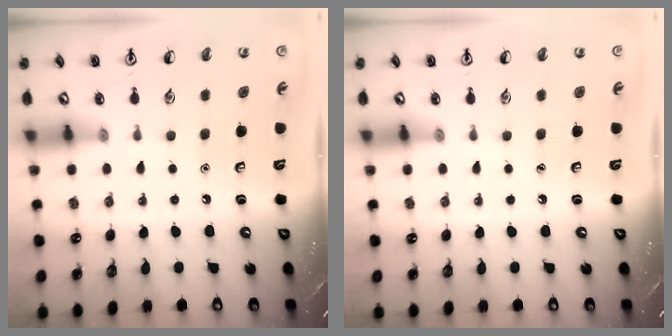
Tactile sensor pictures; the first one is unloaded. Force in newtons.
{"total": 0.0}